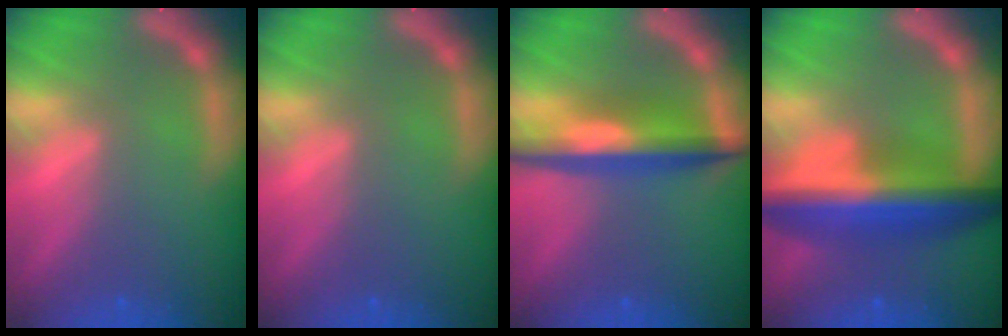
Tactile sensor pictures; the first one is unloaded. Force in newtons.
{"total": 0.0}
{"total": 6.6}
{"total": 10.0}